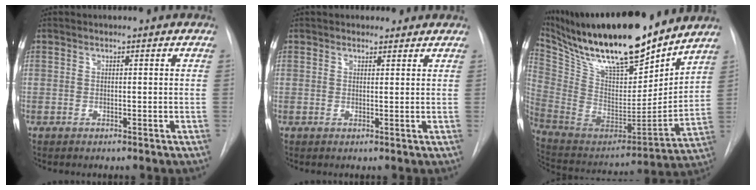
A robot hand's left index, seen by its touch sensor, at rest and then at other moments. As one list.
[{"total": 1.7, "force": [1.3, 1.0, 0.0], "torque": [0.002, 0.006, 0.014]}, {"total": 27.0, "force": [21.7, 6.1, 15.0], "torque": [-0.285, -0.015, 0.364]}]